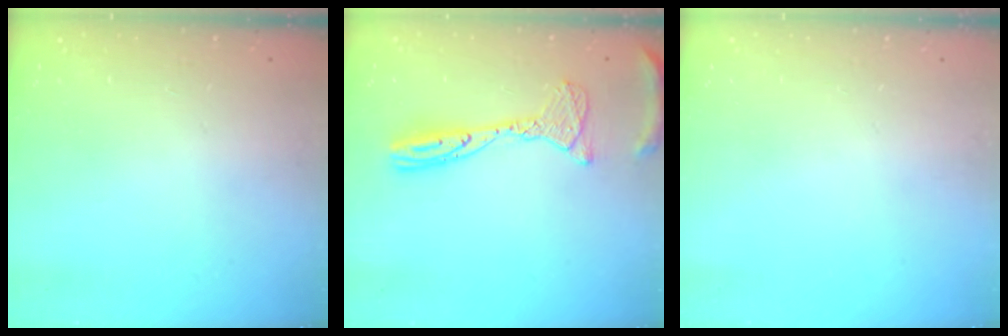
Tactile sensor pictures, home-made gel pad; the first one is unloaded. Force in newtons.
{"total": 13.7, "press": 13.7, "slide": 1.3}
{"total": 0.0}